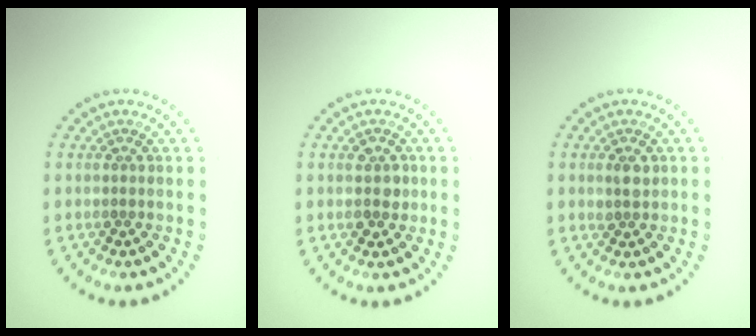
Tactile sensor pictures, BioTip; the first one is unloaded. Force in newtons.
{"total": 1.7, "press": 1.7, "slide": 0.2}
{"total": 1.3, "press": 1.2, "slide": 0.5}